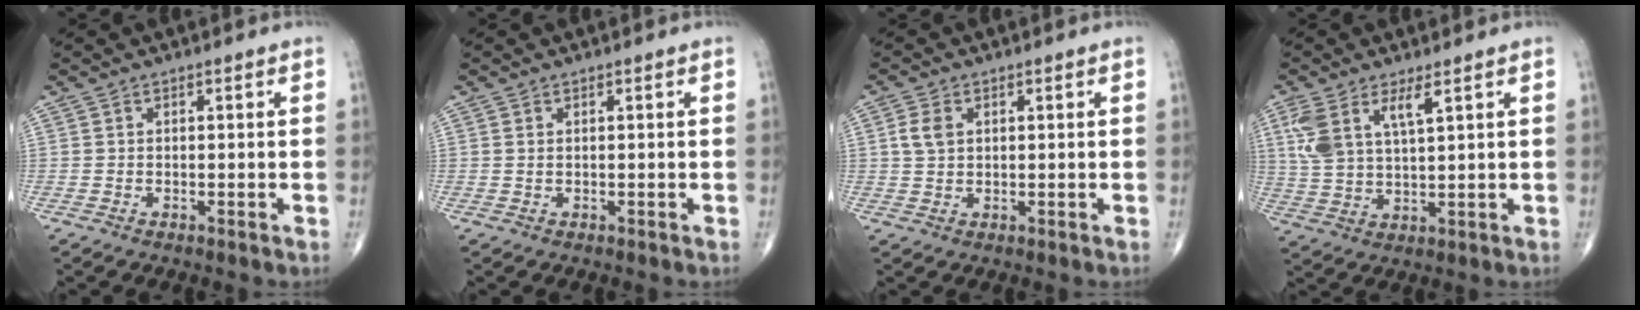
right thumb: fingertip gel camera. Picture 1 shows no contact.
{"total": 0.0}
{"total": 3.5, "force": [0.9, 2.4, 2.3], "torque": [-0.045, 0.002, 0.018]}
{"total": 8.4, "force": [3.9, 3.2, 6.7], "torque": [-0.146, -0.011, 0.086]}